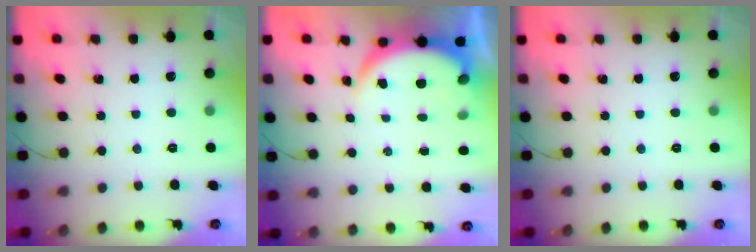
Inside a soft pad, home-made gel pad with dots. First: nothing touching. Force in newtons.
{"total": 4.7, "press": 4.7, "slide": 0.3}
{"total": 0.0}